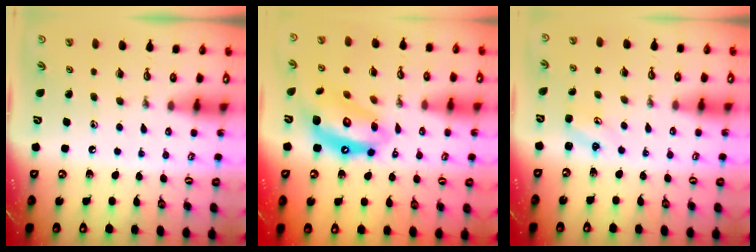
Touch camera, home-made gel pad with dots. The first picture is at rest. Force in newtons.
{"total": 13.5, "press": 13.4, "slide": 1.7}
{"total": 2.9, "press": 2.9, "slide": 0.3}